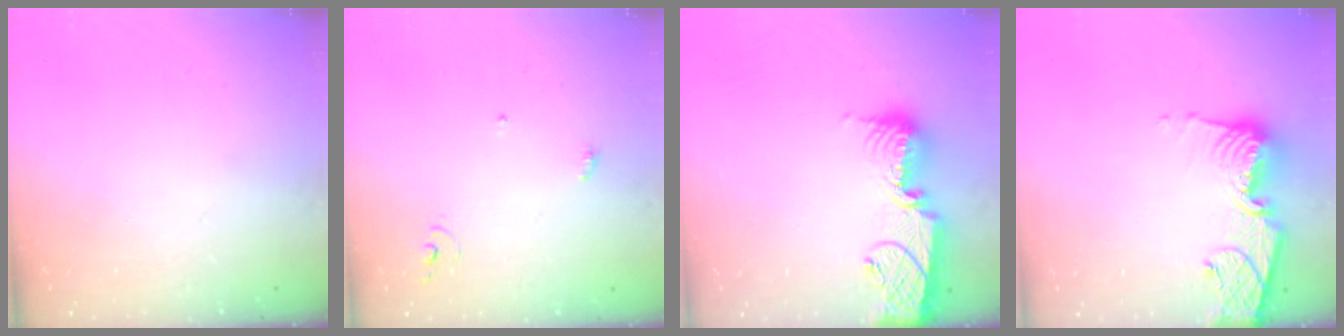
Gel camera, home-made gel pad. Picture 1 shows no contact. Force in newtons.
{"total": 3.8, "press": 3.7, "slide": 0.2}
{"total": 14.1, "press": 14.0, "slide": 1.5}
{"total": 13.0, "press": 12.9, "slide": 1.3}